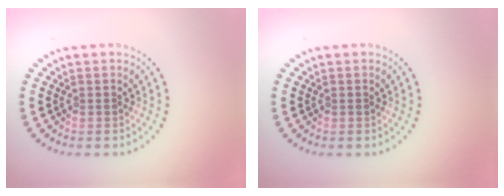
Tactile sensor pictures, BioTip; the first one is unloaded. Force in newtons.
{"total": 0.0}